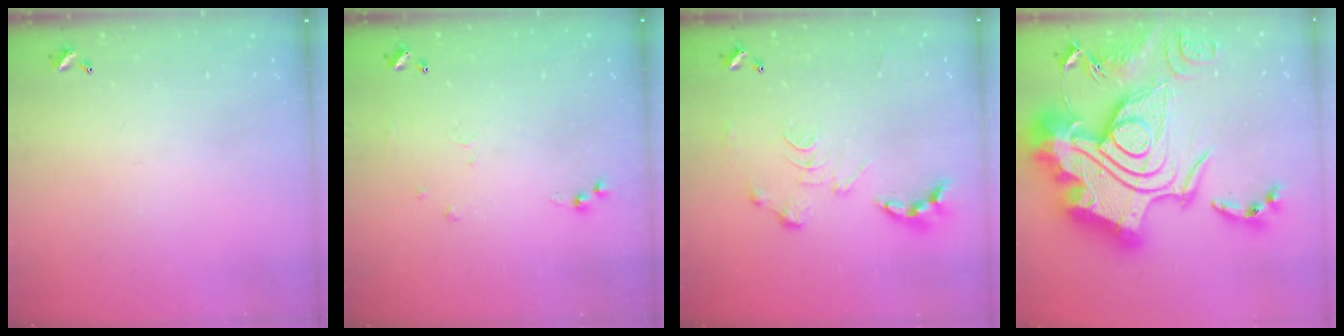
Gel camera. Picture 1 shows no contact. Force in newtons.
{"total": 5.1, "press": 5.1, "slide": 0.6}
{"total": 0.0}
{"total": 0.7, "press": 0.7, "slide": 0.1}